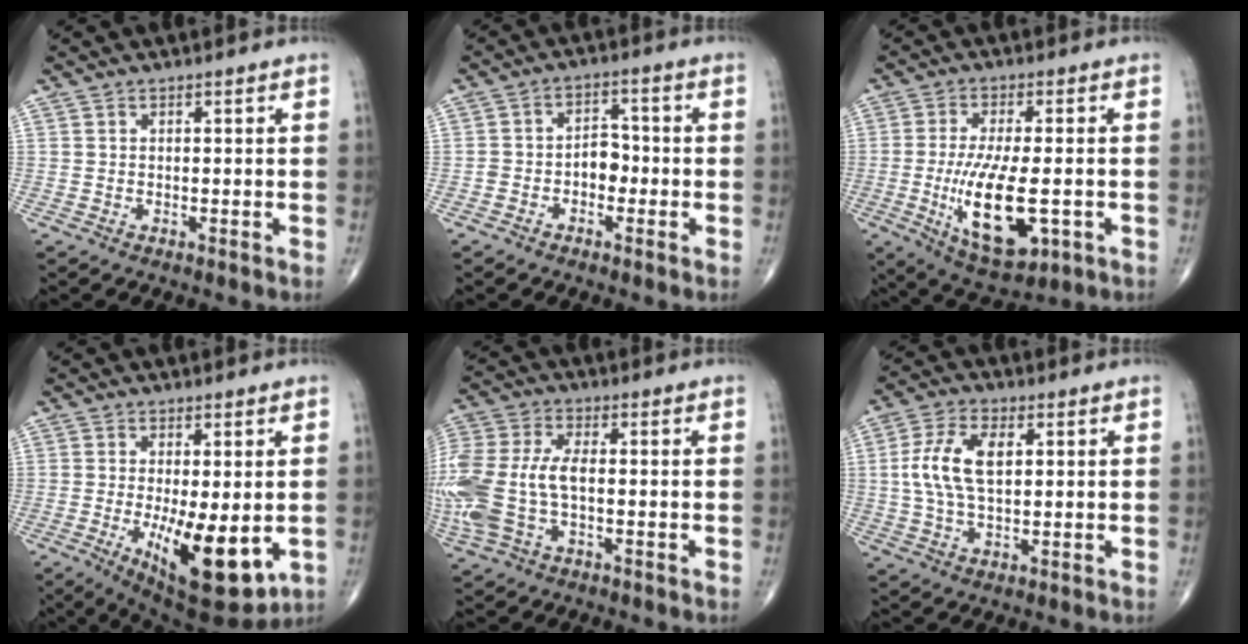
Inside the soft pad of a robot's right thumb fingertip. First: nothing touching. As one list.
[{"total": 4.6, "force": [-1.5, 3.3, 2.8], "torque": [-0.028, 0.027, -0.033]}, {"total": 14.7, "force": [-3.3, 5.7, 13.2], "torque": [-0.235, -0.014, -0.042]}, {"total": 14.1, "force": [-3.1, 5.1, 12.8], "torque": [-0.191, -0.028, -0.031]}, {"total": 16.4, "force": [-2.0, 8.7, 13.8], "torque": [-0.353, 0.012, -0.033]}, {"total": 9.8, "force": [1.5, 5.1, 8.3], "torque": [-0.175, 0.009, 0.028]}]